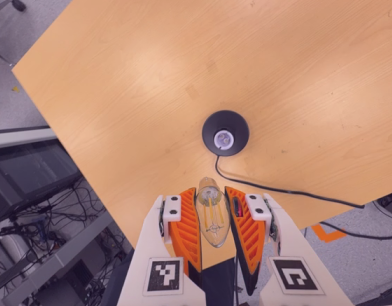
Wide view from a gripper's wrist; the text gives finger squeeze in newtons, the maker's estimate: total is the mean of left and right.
{"total": 20.7, "left": 22.1, "right": 19.3}